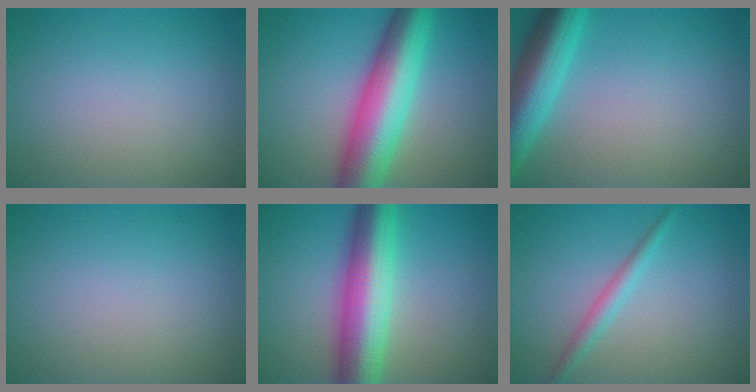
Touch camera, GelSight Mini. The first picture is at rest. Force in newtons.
{"total": 10.6, "press": 10.6, "slide": 0.1}
{"total": 7.3, "press": 7.3, "slide": 0.3}
{"total": 0.0}
{"total": 9.9, "press": 9.9, "slide": 0.1}
{"total": 1.9, "press": 1.9, "slide": 0.1}